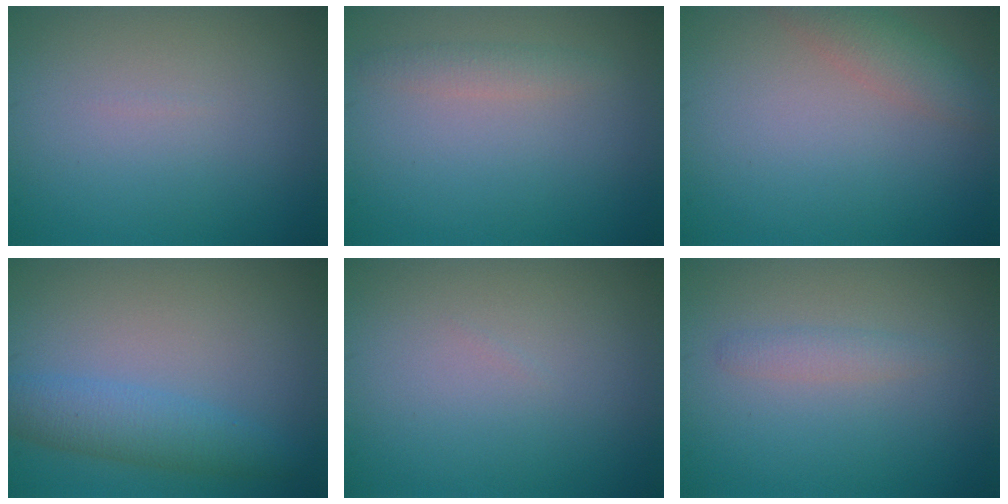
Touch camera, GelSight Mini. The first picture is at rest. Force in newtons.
{"total": 1.4, "press": 1.4, "slide": 0.0}
{"total": 2.6, "press": 2.6, "slide": 0.1}
{"total": 3.5, "press": 3.5, "slide": 0.0}
{"total": 0.0}
{"total": 1.3, "press": 1.3, "slide": 0.1}